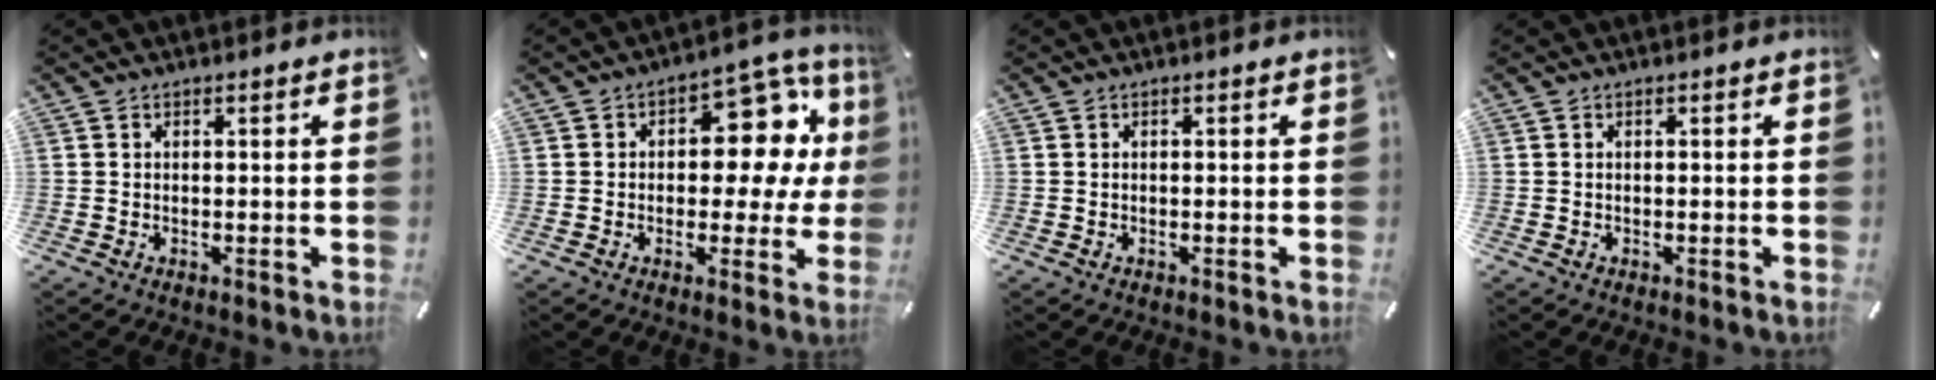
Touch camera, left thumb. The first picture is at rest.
{"total": 14.2, "force": [3.8, 8.9, 10.3], "torque": [-0.129, -0.029, 0.067]}
{"total": 0.0}
{"total": 0.0}